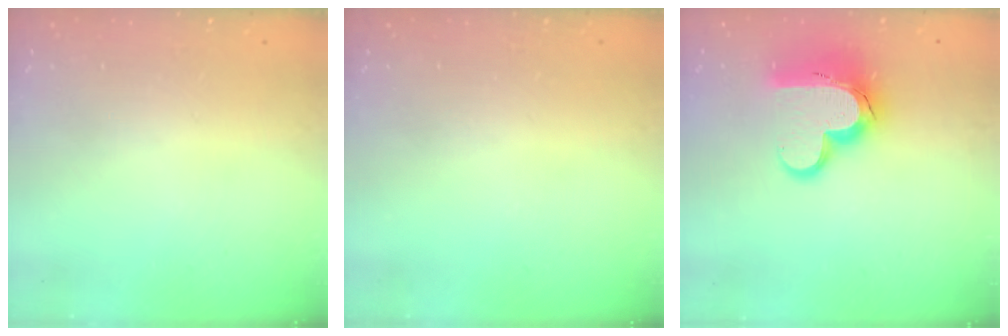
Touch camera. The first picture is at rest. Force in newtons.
{"total": 0.0}
{"total": 15.6, "press": 15.5, "slide": 1.3}